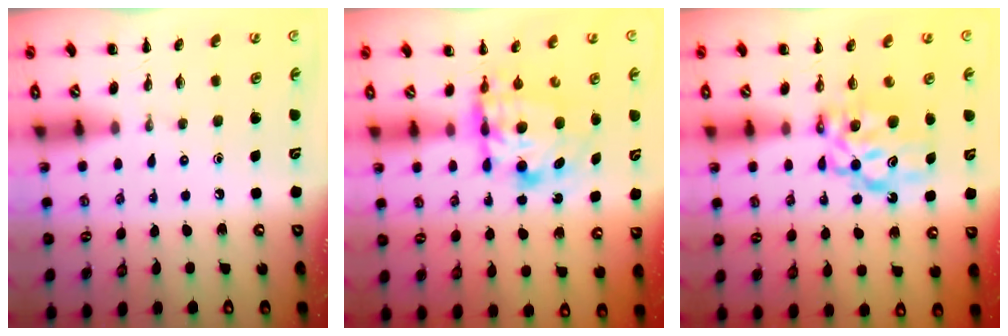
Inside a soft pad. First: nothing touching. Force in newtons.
{"total": 7.9, "press": 7.8, "slide": 1.2}
{"total": 7.6, "press": 7.4, "slide": 1.9}